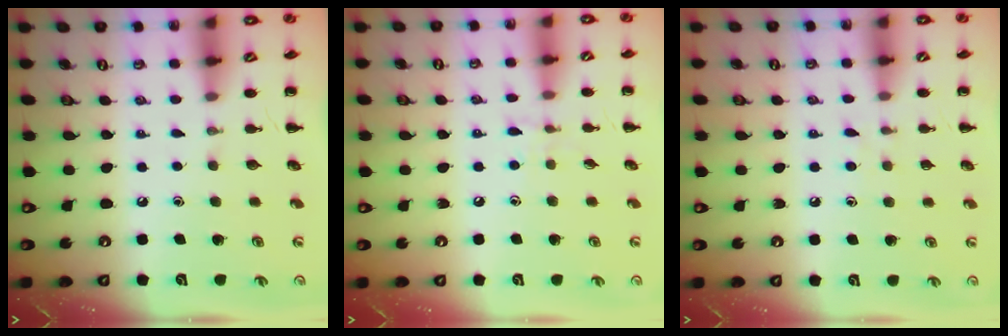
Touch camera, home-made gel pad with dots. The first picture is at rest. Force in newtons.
{"total": 4.9, "press": 4.5, "slide": 1.8}
{"total": 3.5, "press": 3.3, "slide": 1.3}